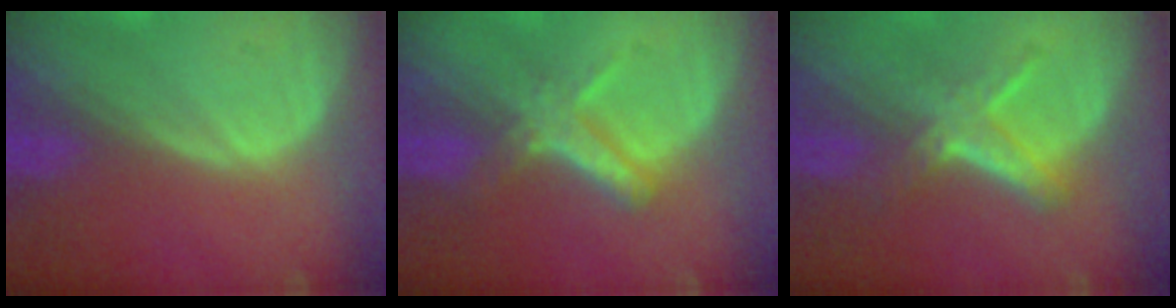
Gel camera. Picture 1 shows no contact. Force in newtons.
{"total": 5.5, "press": 5.1, "slide": 2.2}
{"total": 5.0, "press": 4.9, "slide": 0.8}